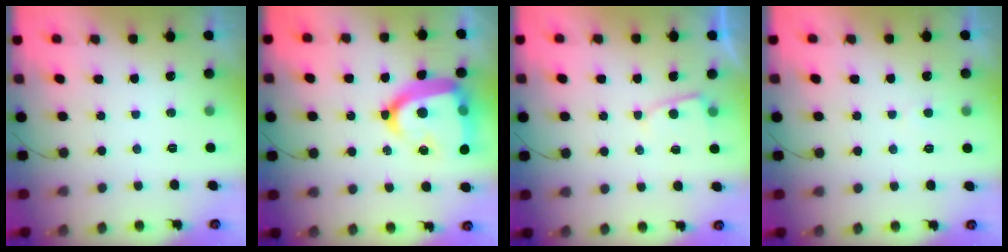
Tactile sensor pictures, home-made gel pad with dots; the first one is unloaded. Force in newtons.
{"total": 21.8, "press": 21.7, "slide": 2.0}
{"total": 2.6, "press": 2.6, "slide": 0.2}
{"total": 2.7, "press": 2.7, "slide": 0.3}